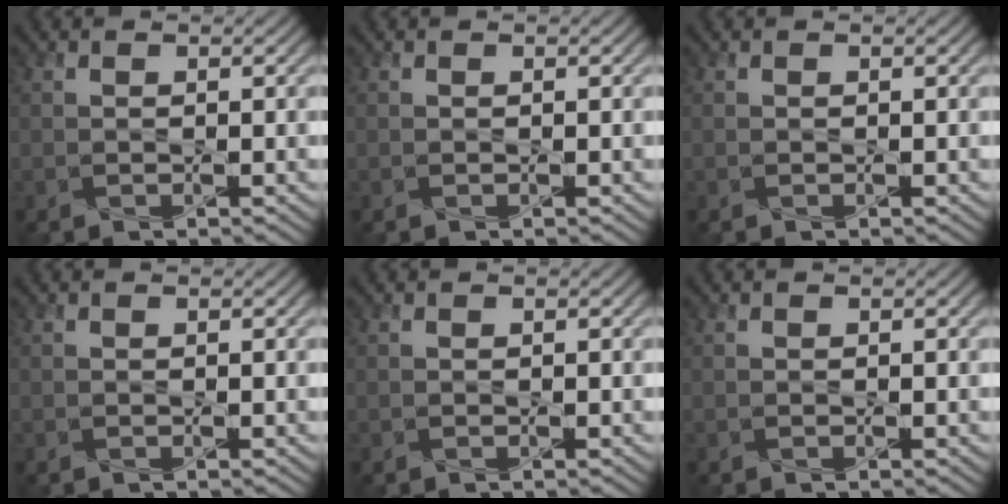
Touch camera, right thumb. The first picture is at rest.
{"total": 0.0}
{"total": 0.0}
{"total": 0.0}
{"total": 0.0}
{"total": 0.0}